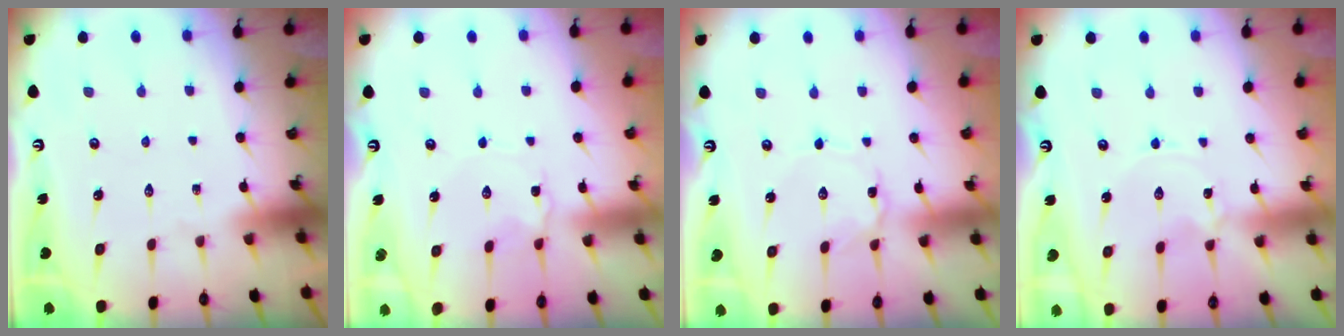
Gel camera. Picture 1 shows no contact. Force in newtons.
{"total": 1.6, "press": 1.5, "slide": 0.2}
{"total": 0.7, "press": 0.7, "slide": 0.1}
{"total": 0.0}